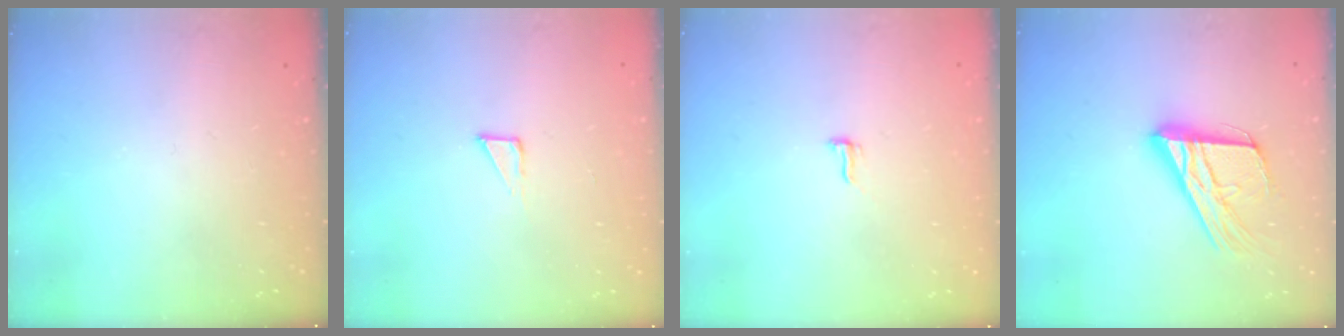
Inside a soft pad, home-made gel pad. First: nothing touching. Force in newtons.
{"total": 2.3, "press": 2.3, "slide": 0.1}
{"total": 5.1, "press": 4.7, "slide": 2.0}
{"total": 18.1, "press": 18.0, "slide": 1.6}